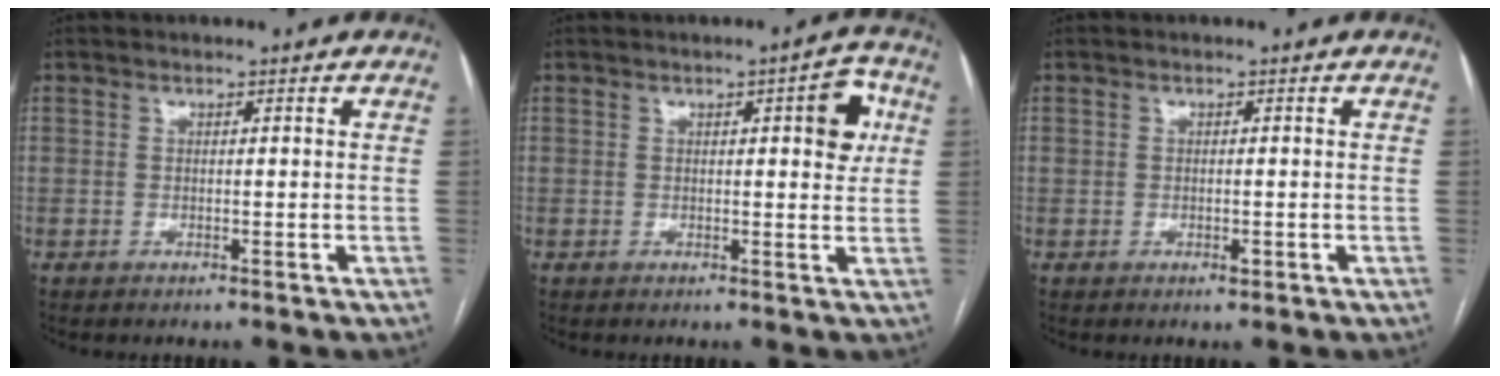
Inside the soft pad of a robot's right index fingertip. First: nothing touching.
{"total": 5.0, "force": [1.5, 1.2, 4.7], "torque": [-0.056, 0.007, 0.014]}
{"total": 1.2, "force": [-0.2, 0.8, 0.9], "torque": [-0.017, 0.002, -0.001]}